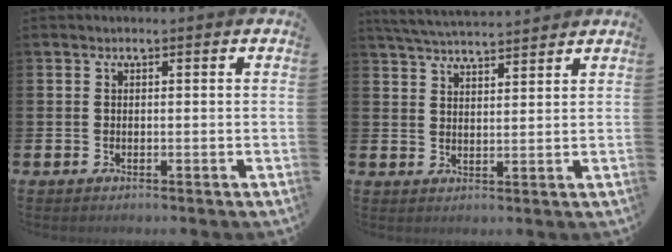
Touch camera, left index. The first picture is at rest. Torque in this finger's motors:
{"motor_torque": [0.22, -0.27, 0.09, 0.05]}